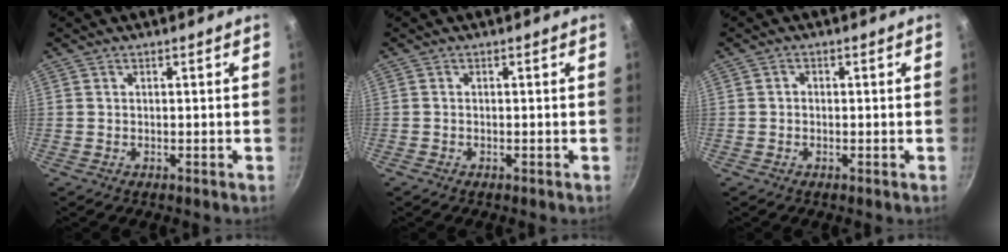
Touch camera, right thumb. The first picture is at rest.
{"total": 0.0}
{"total": 0.9, "force": [-0.2, 0.7, 0.4], "torque": [-0.006, 0.005, -0.005]}